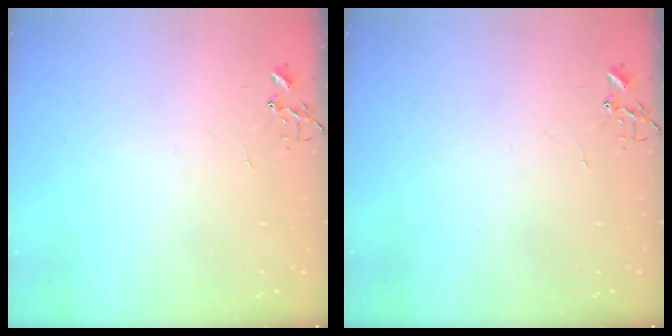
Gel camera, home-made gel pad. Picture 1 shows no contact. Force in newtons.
{"total": 0.0}